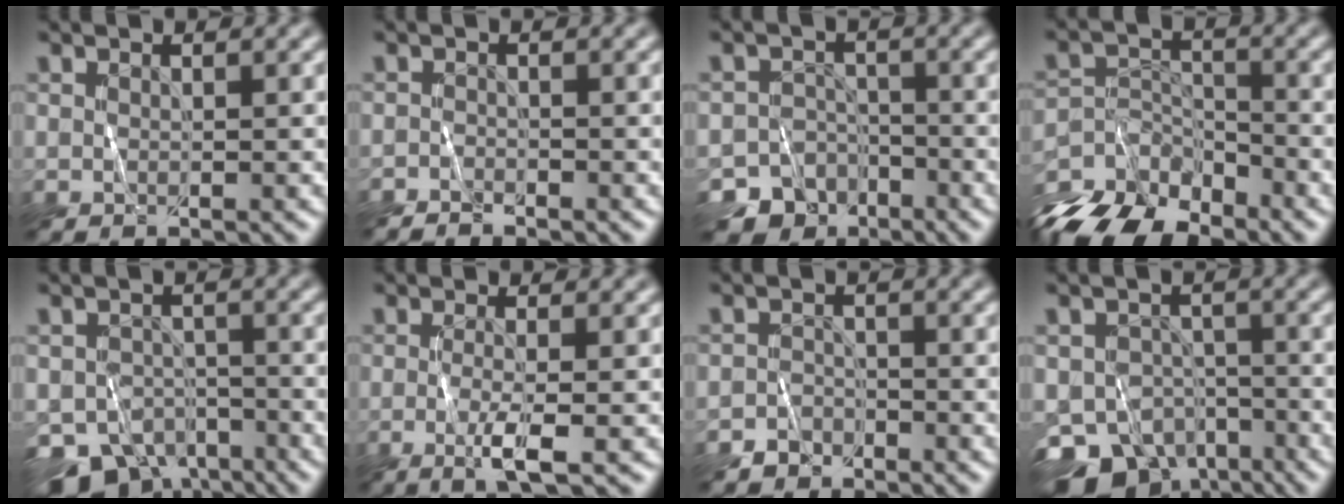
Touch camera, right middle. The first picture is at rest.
{"total": 1.3, "force": [-1.3, 0.1, 0.1], "torque": [-0.001, 0.000, -0.027]}
{"total": 6.5, "force": [-4.6, 4.5, 0.6], "torque": [0.020, -0.008, -0.071]}
{"total": 9.4, "force": [-7.8, 4.0, 3.5], "torque": [-0.063, -0.014, -0.139]}
{"total": 7.8, "force": [-5.3, 4.8, 3.3], "torque": [-0.060, -0.029, -0.081]}
{"total": 2.6, "force": [-0.8, 0.2, 2.5], "torque": [-0.054, -0.009, -0.018]}
{"total": 1.8, "force": [-1.5, 1.0, -0.1], "torque": [0.009, 0.007, -0.031]}
{"total": 9.8, "force": [-6.4, 6.2, 4.1], "torque": [-0.068, -0.026, -0.097]}